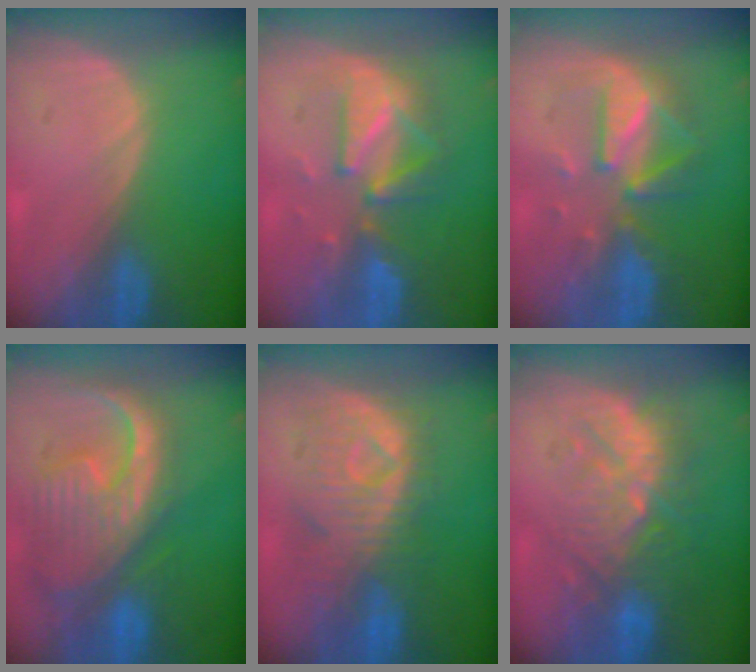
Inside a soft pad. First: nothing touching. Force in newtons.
{"total": 8.0, "press": 8.0, "slide": 0.8}
{"total": 8.1, "press": 8.0, "slide": 1.4}
{"total": 12.8, "press": 10.9, "slide": 6.6}
{"total": 9.6, "press": 9.2, "slide": 3.0}
{"total": 9.8, "press": 9.5, "slide": 2.3}